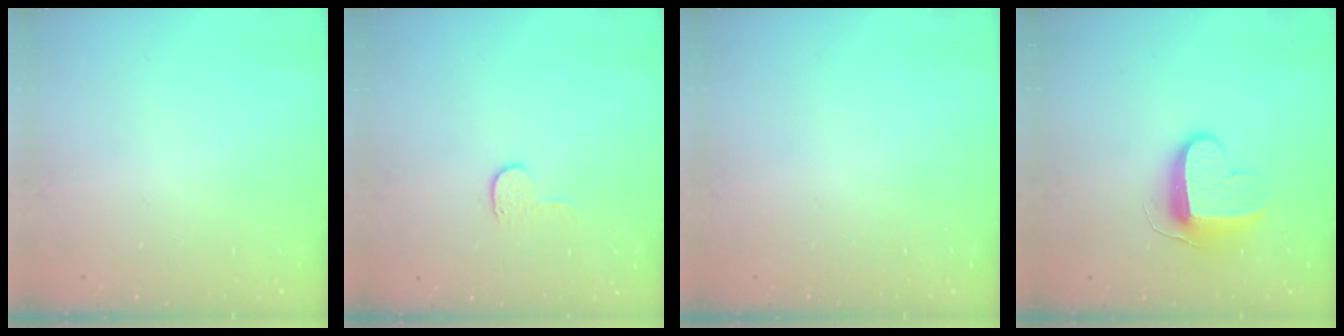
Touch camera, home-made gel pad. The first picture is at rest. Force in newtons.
{"total": 4.7, "press": 4.7, "slide": 0.5}
{"total": 0.0}
{"total": 10.0, "press": 10.0, "slide": 1.1}